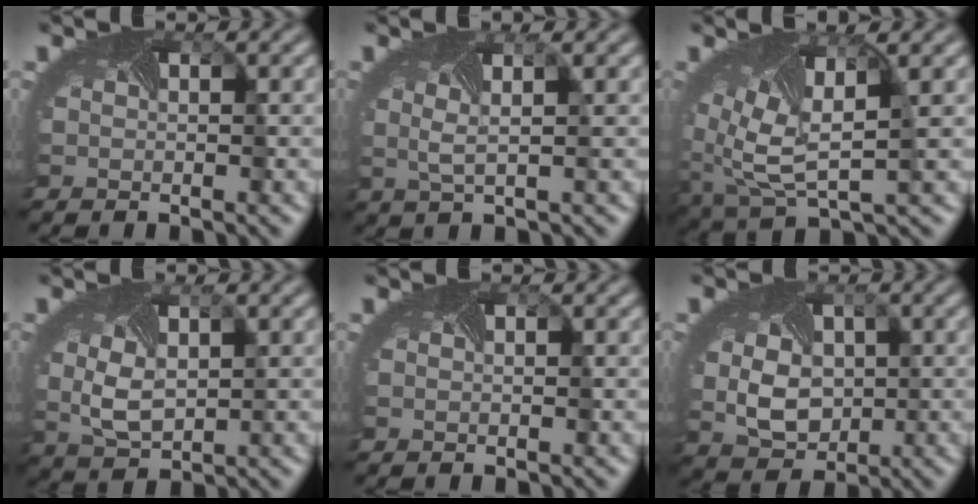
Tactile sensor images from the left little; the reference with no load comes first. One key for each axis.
{"total": 1.6, "fx": 0.6, "fy": 0.0, "fz": 1.5, "tx": -0.027, "ty": 0.003, "tz": 0.009}
{"total": 7.6, "fx": 0.7, "fy": 3.9, "fz": 6.5, "tx": -0.147, "ty": -0.017, "tz": 0.022}
{"total": 3.6, "fx": 0.4, "fy": 2.3, "fz": 2.8, "tx": -0.072, "ty": -0.005, "tz": 0.018}
{"total": 0.0}
{"total": 4.4, "fx": -0.2, "fy": 3.3, "fz": 2.9, "tx": -0.065, "ty": -0.010, "tz": 0.009}